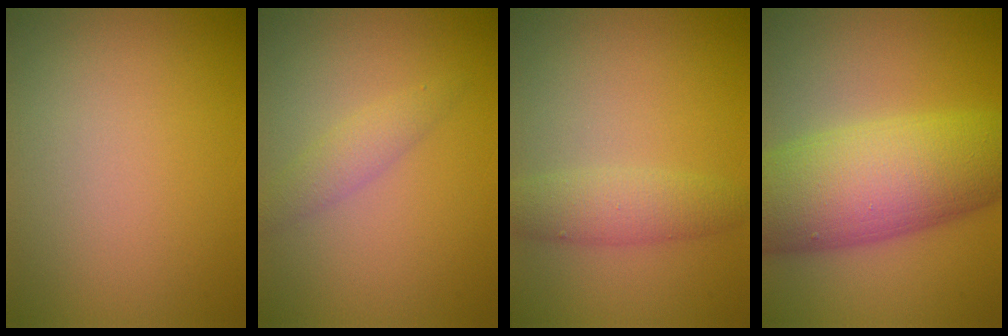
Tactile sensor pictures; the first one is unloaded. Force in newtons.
{"total": 1.7, "press": 1.7, "slide": 0.1}
{"total": 2.9, "press": 2.9, "slide": 0.0}
{"total": 11.7, "press": 11.7, "slide": 0.3}